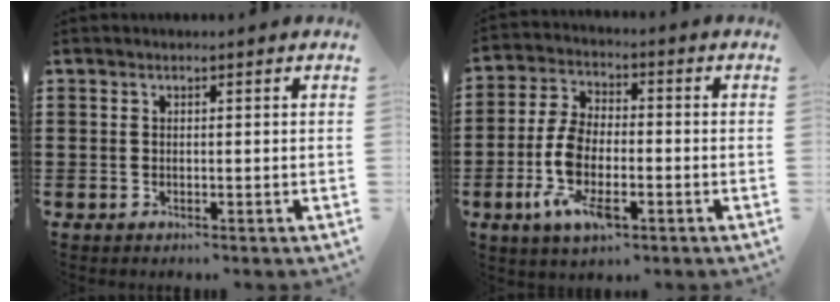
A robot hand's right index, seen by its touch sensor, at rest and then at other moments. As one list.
[{"total": 9.1, "force": [-3.0, 4.5, 7.3], "torque": [-0.172, -0.005, -0.059]}]